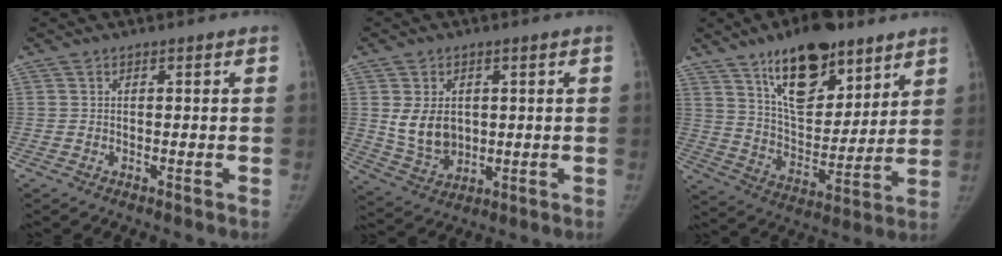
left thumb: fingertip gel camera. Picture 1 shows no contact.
{"total": 8.1, "force": [1.1, 6.1, 5.2], "torque": [-0.067, -0.015, 0.038]}
{"total": 19.5, "force": [12.2, 8.8, 12.3], "torque": [-0.147, -0.070, 0.209]}